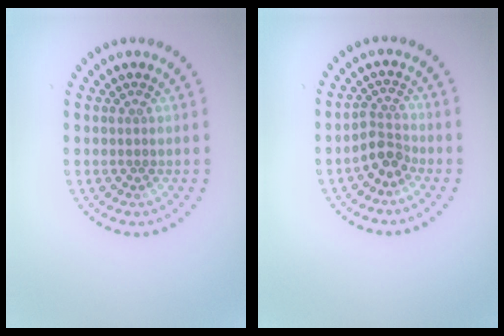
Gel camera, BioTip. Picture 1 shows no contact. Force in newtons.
{"total": 2.4, "press": 1.8, "slide": 1.6}